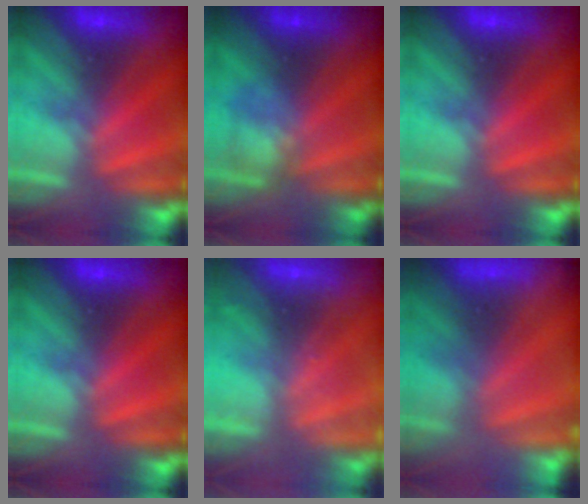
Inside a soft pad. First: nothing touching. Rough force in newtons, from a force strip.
{"total": 2.3}
{"total": 0.0}
{"total": 0.0}
{"total": 2.3}
{"total": 8.4}